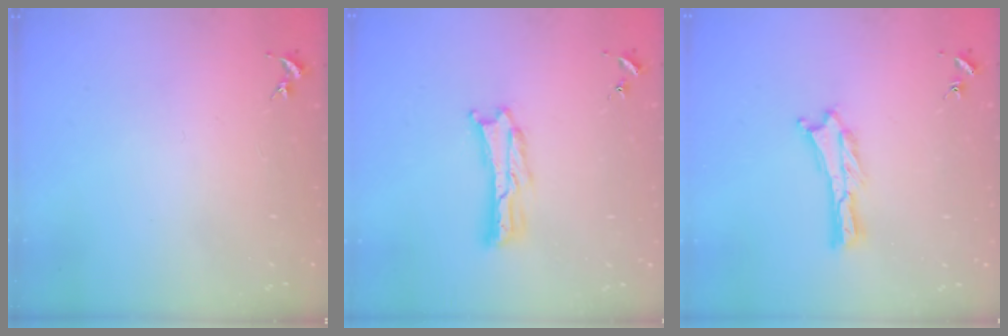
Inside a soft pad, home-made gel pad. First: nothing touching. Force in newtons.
{"total": 1.7, "press": 1.7, "slide": 0.3}
{"total": 0.6, "press": 0.6, "slide": 0.2}